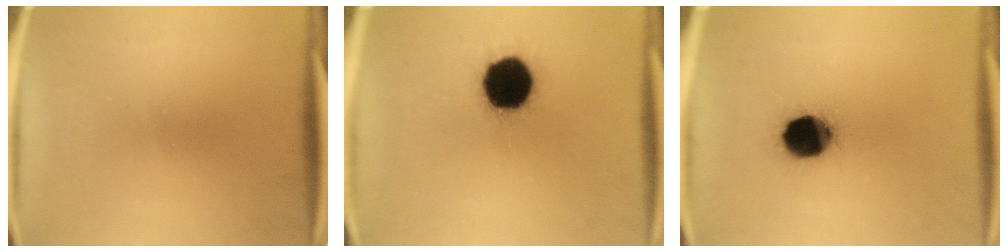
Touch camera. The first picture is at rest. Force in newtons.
{"total": 18.4}
{"total": 13.4}